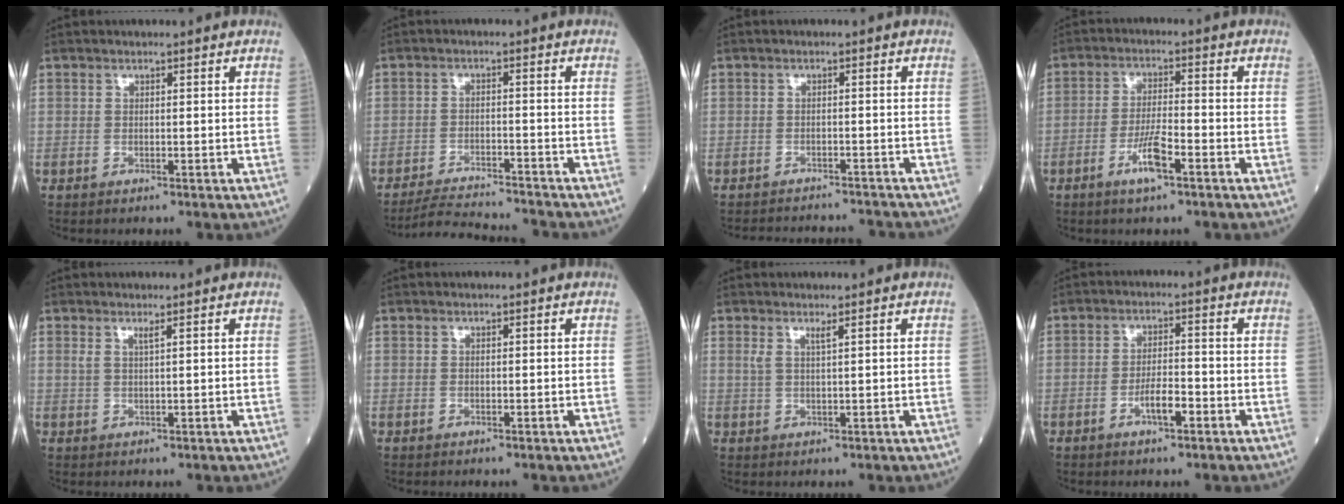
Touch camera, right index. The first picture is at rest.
{"total": 8.8, "force": [-8.6, -0.4, 1.7], "torque": [-0.027, -0.005, -0.142]}
{"total": 8.3, "force": [-8.2, 1.3, 0.8], "torque": [-0.013, 0.010, -0.101]}
{"total": 5.3, "force": [-2.9, 0.6, 4.5], "torque": [-0.089, -0.004, -0.056]}
{"total": 1.2, "force": [0.7, -0.2, 0.9], "torque": [-0.026, -0.001, 0.016]}
{"total": 0.0}
{"total": 1.5, "force": [0.9, -0.2, 1.1], "torque": [-0.029, -0.001, 0.020]}
{"total": 3.7, "force": [-1.8, 0.9, 3.1], "torque": [-0.055, 0.004, -0.033]}